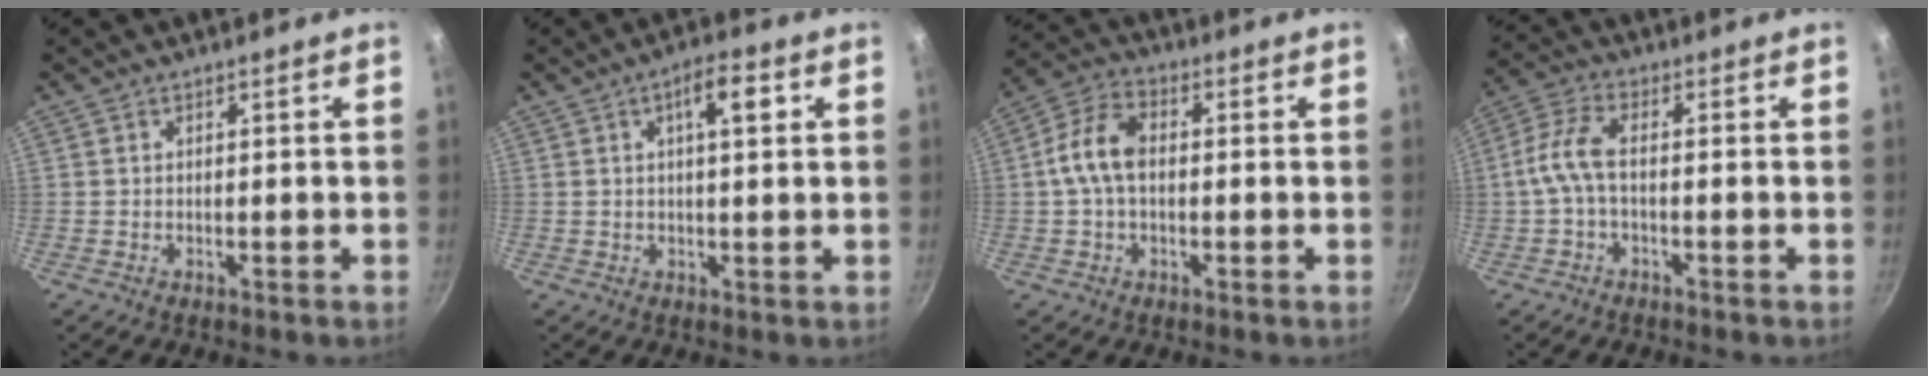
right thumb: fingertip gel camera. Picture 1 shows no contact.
{"total": 6.2, "force": [1.9, 2.1, 5.5], "torque": [-0.075, 0.004, 0.025]}
{"total": 8.8, "force": [0.2, 5.4, 7.0], "torque": [-0.134, 0.029, -0.008]}
{"total": 6.1, "force": [-1.3, 2.6, 5.4], "torque": [-0.131, 0.023, -0.038]}